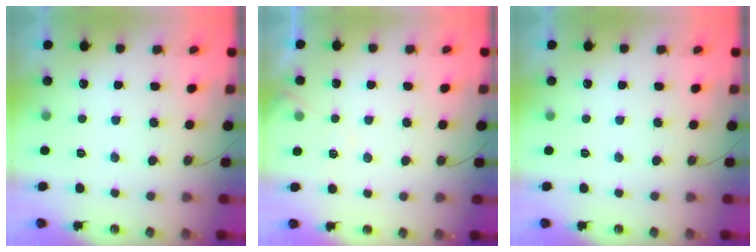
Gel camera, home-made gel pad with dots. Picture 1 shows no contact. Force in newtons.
{"total": 5.0, "press": 4.9, "slide": 0.7}
{"total": 0.0}